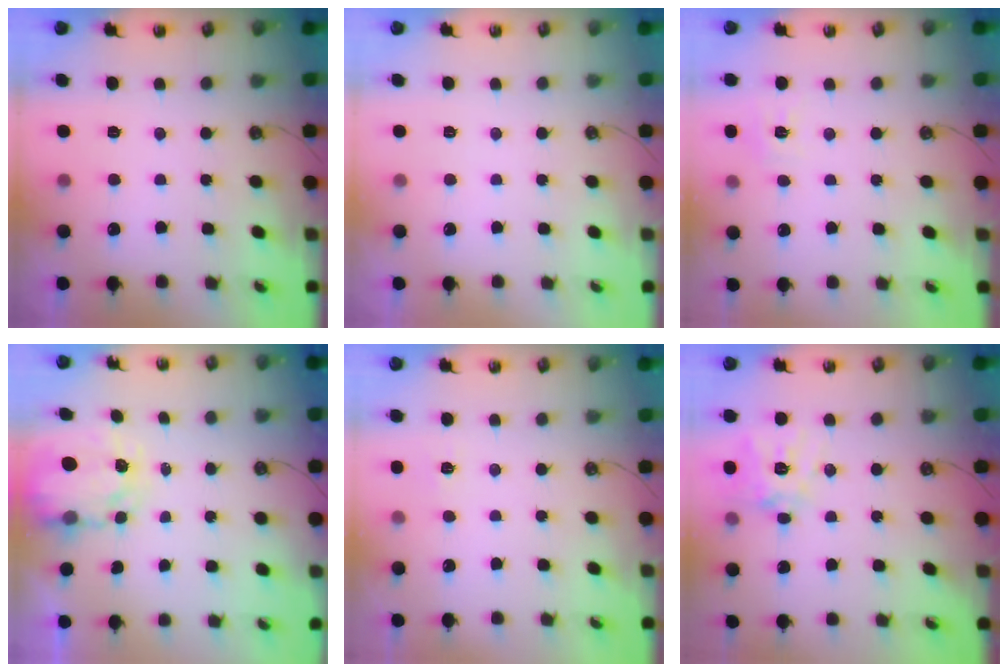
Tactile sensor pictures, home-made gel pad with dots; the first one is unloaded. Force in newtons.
{"total": 0.0}
{"total": 6.7, "press": 6.7, "slide": 0.7}
{"total": 4.1, "press": 4.1, "slide": 0.3}
{"total": 4.6, "press": 4.6, "slide": 0.5}
{"total": 13.2, "press": 13.1, "slide": 1.5}